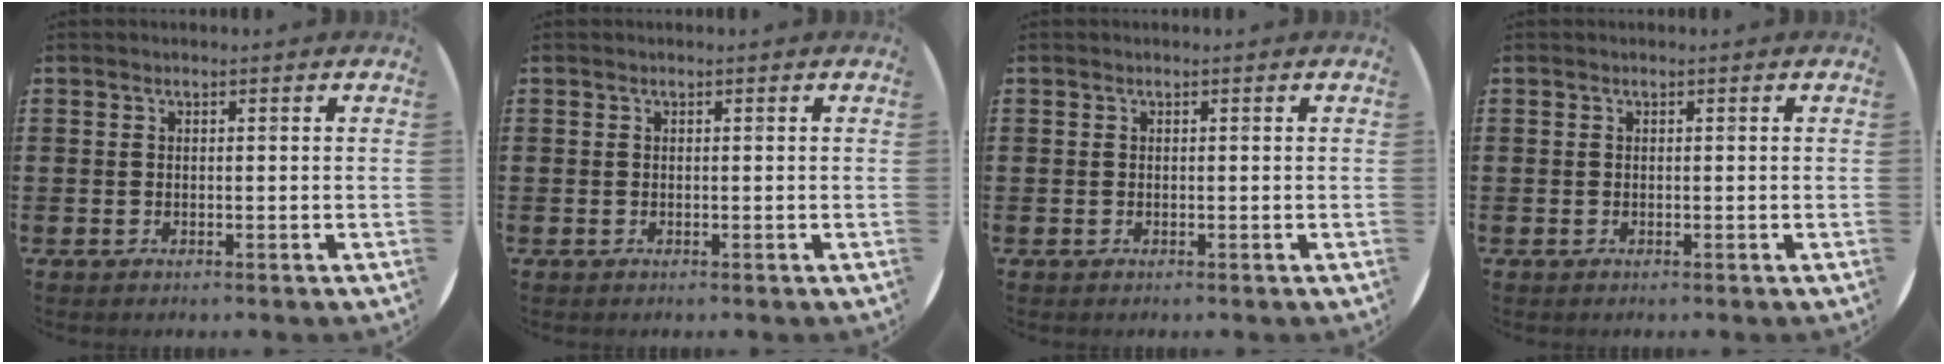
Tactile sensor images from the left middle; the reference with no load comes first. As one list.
[{"total": 0.0}, {"total": 0.0}, {"total": 0.0}]